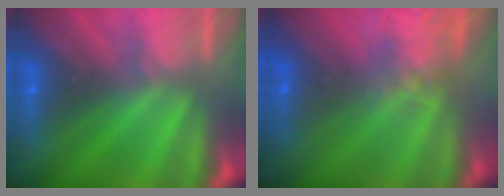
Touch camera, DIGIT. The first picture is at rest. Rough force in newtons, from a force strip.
{"total": 4.6}